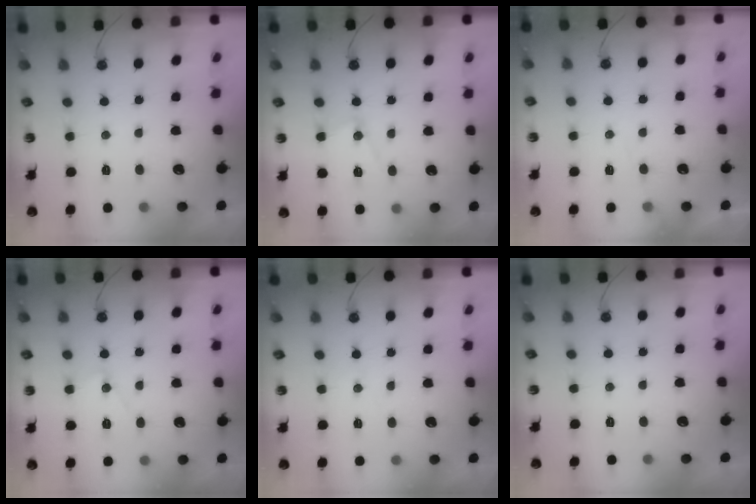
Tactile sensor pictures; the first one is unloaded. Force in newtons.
{"total": 12.0, "press": 12.0, "slide": 0.9}
{"total": 4.0, "press": 4.0, "slide": 0.6}
{"total": 8.4, "press": 8.4, "slide": 0.7}
{"total": 3.5, "press": 3.5, "slide": 0.3}
{"total": 0.0}